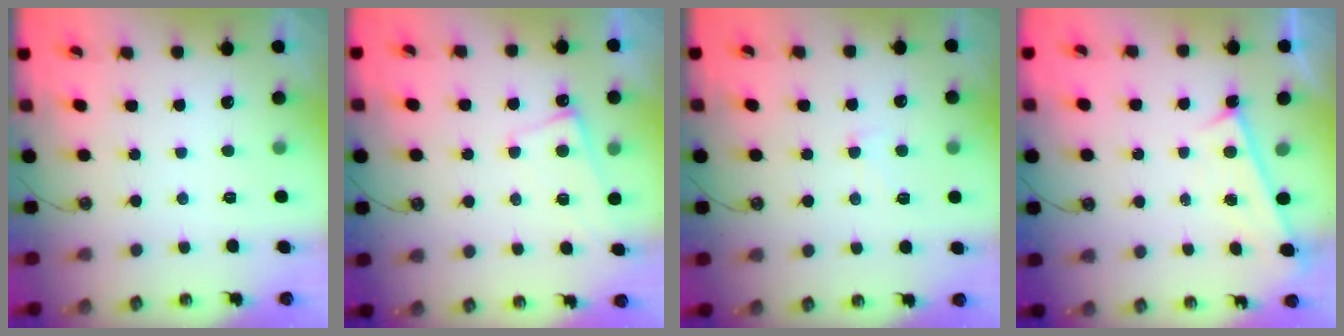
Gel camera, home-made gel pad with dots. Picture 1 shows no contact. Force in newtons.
{"total": 2.1, "press": 2.1, "slide": 0.5}
{"total": 0.8, "press": 0.4, "slide": 0.7}
{"total": 1.4, "press": 1.1, "slide": 0.7}